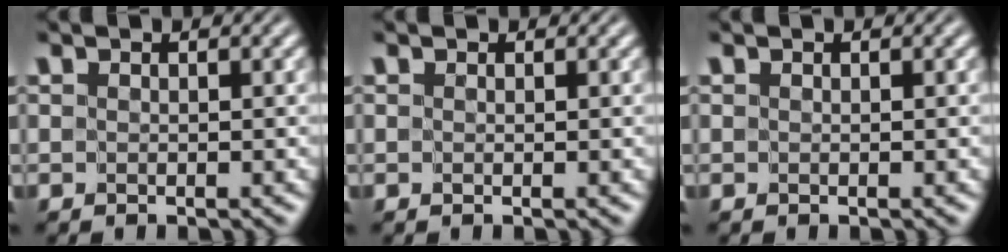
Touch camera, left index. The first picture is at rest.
{"total": 0.0}
{"total": 0.0}